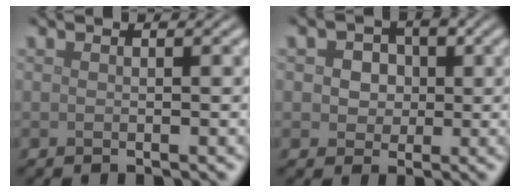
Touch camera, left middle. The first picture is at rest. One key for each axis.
{"total": 3.5, "fx": 0.7, "fy": 3.0, "fz": 1.7, "tx": -0.016, "ty": 0.007, "tz": -0.003}